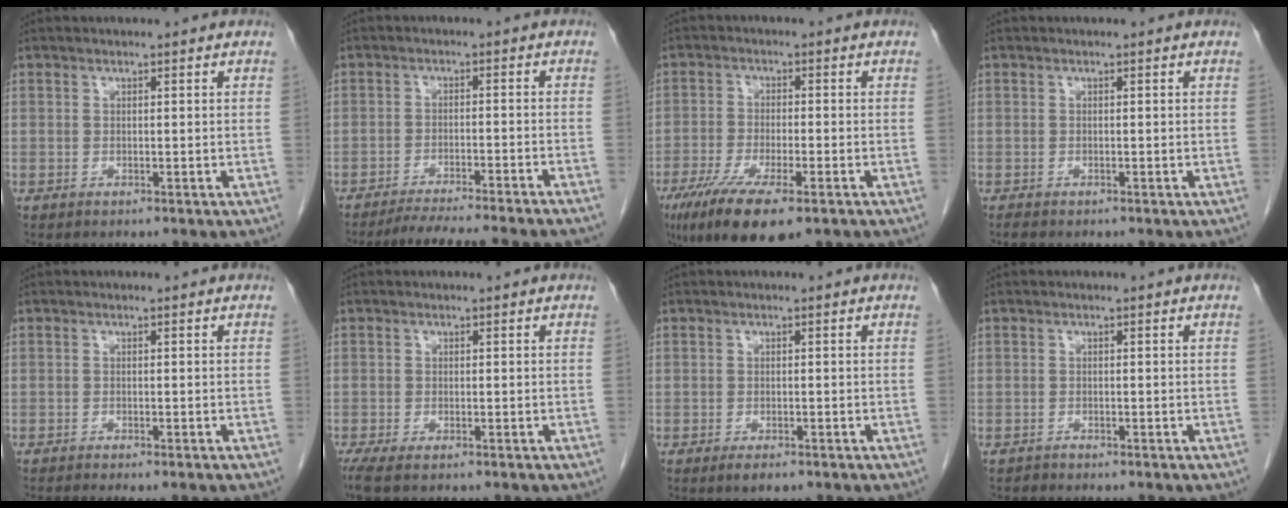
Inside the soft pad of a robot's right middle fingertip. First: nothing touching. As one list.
[{"total": 12.5, "force": [-11.2, -1.0, 5.5], "torque": [-0.053, -0.024, -0.159]}, {"total": 12.2, "force": [-7.7, 2.6, 9.1], "torque": [-0.165, -0.034, -0.125]}, {"total": 0.8, "force": [-0.7, 0.2, 0.3], "torque": [-0.015, -0.005, -0.012]}, {"total": 4.5, "force": [-3.8, 0.3, 2.4], "torque": [-0.025, -0.007, -0.053]}, {"total": 3.3, "force": [-2.3, 0.9, 2.2], "torque": [-0.045, -0.013, -0.037]}, {"total": 2.0, "force": [-1.3, 0.6, 1.3], "torque": [-0.024, -0.003, -0.017]}, {"total": 0.5, "force": [-0.5, 0.1, -0.1], "torque": [-0.006, -0.001, -0.011]}]